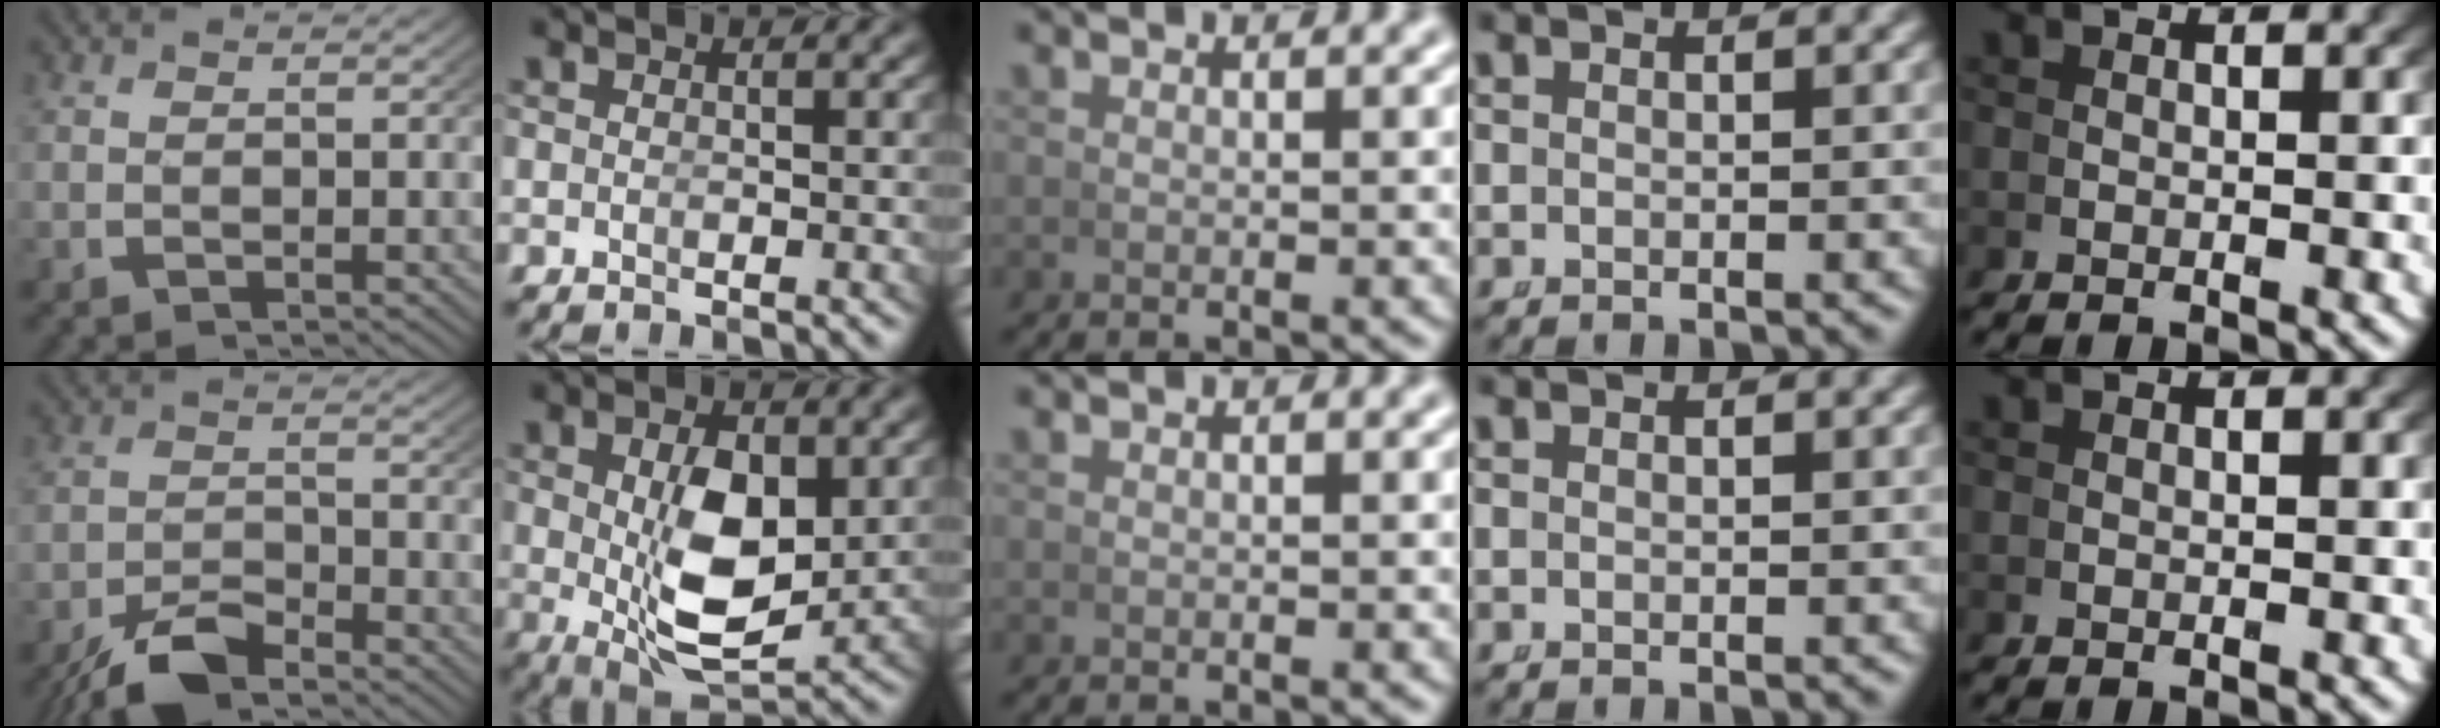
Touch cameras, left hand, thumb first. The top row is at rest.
{"thumb": {"total": 5.3, "force": [-4.2, 2.0, 2.5], "torque": [-0.044, -0.011, -0.074]}, "index": {"total": 7.8, "force": [-0.5, 4.0, 6.7], "torque": [-0.114, -0.038, 0.019]}}